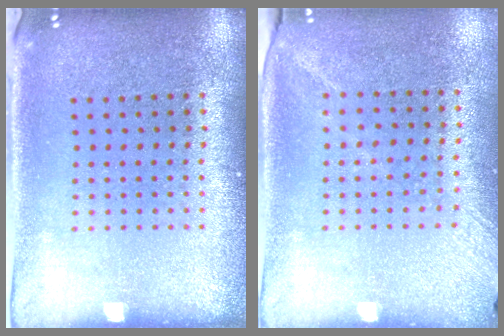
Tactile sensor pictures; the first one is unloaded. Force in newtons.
{"total": 1.3, "press": 1.0, "slide": 0.9}